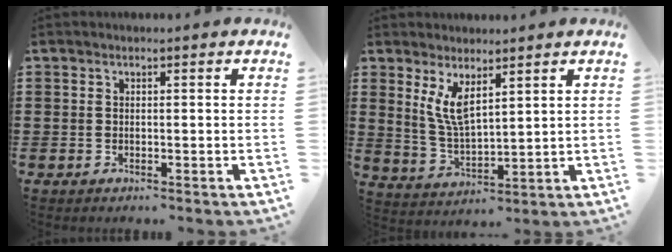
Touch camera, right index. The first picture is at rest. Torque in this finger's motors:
{"motor_torque": [0.19, 0.07, 0.40, 0.10]}